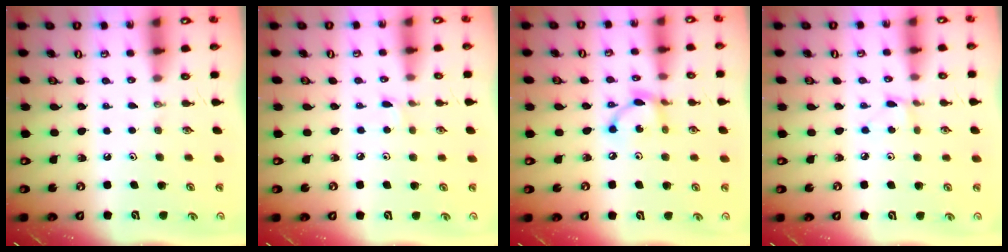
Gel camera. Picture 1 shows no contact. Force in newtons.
{"total": 1.9, "press": 1.9, "slide": 0.2}
{"total": 7.1, "press": 7.1, "slide": 0.1}
{"total": 2.8, "press": 2.8, "slide": 0.4}